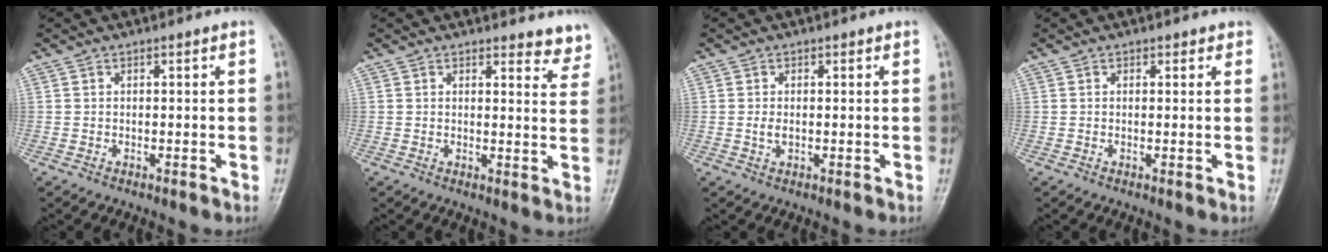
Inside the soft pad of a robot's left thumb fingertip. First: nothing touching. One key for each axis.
{"total": 5.2, "fx": 4.9, "fy": 1.6, "fz": 0.8, "tx": 0.021, "ty": -0.036, "tz": 0.035}
{"total": 1.4, "fx": 0.0, "fy": 0.9, "fz": 1.1, "tx": -0.022, "ty": -0.002, "tz": -0.001}
{"total": 1.1, "fx": 0.7, "fy": 0.8, "fz": 0.3, "tx": 0.012, "ty": -0.003, "tz": 0.003}